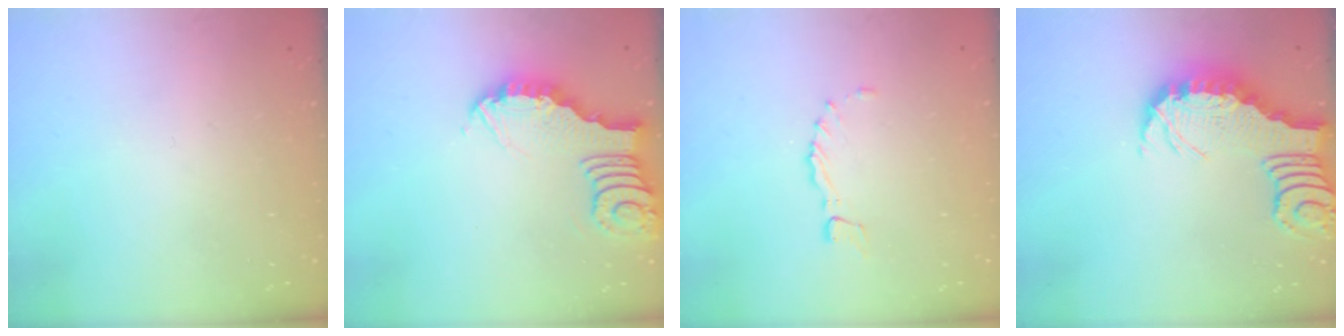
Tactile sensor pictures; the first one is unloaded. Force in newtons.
{"total": 3.8, "press": 3.8, "slide": 0.3}
{"total": 1.2, "press": 1.2, "slide": 0.3}
{"total": 3.3, "press": 3.3, "slide": 0.5}